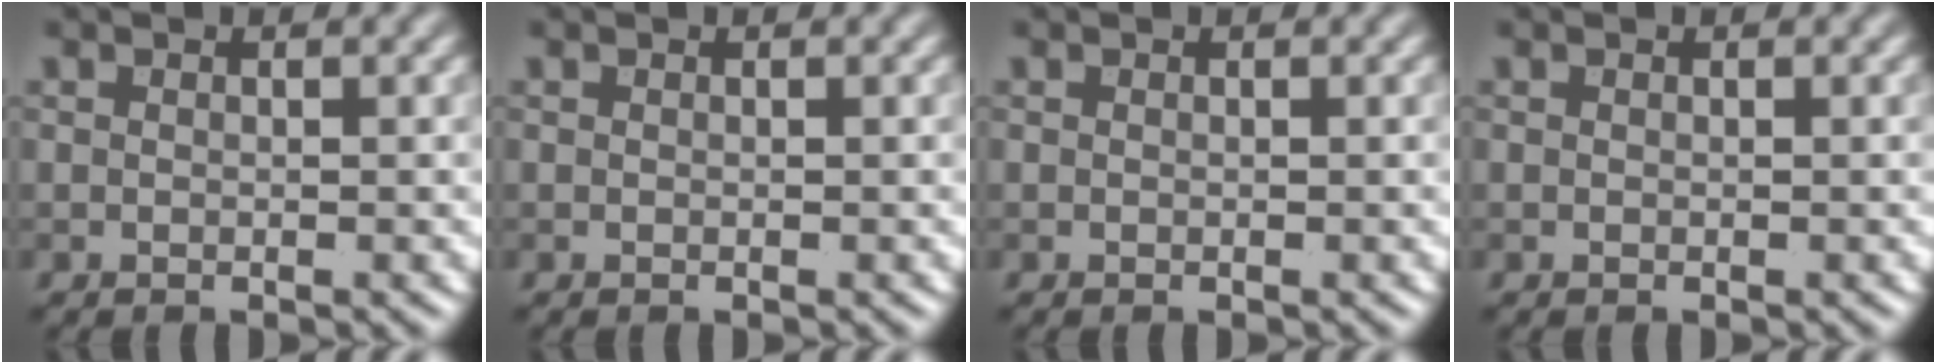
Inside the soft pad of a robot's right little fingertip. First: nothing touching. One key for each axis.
{"total": 0.0}
{"total": 0.0}
{"total": 0.0}